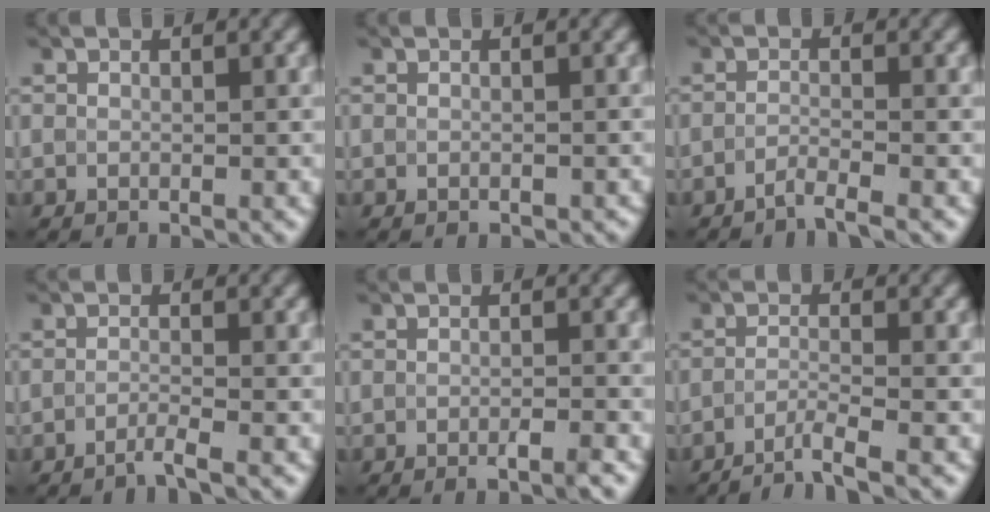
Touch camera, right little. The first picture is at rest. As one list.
[{"total": 0.7, "force": [-0.4, 0.4, 0.4], "torque": [-0.004, -0.002, -0.001]}, {"total": 2.0, "force": [-2.0, -0.2, 0.2], "torque": [0.000, -0.001, -0.046]}, {"total": 1.7, "force": [-1.7, -0.3, 0.1], "torque": [0.002, -0.002, -0.039]}, {"total": 1.7, "force": [-1.5, -0.1, 0.7], "torque": [-0.012, -0.003, -0.024]}, {"total": 2.6, "force": [-2.4, -0.1, 0.8], "torque": [-0.010, 0.000, -0.058]}]